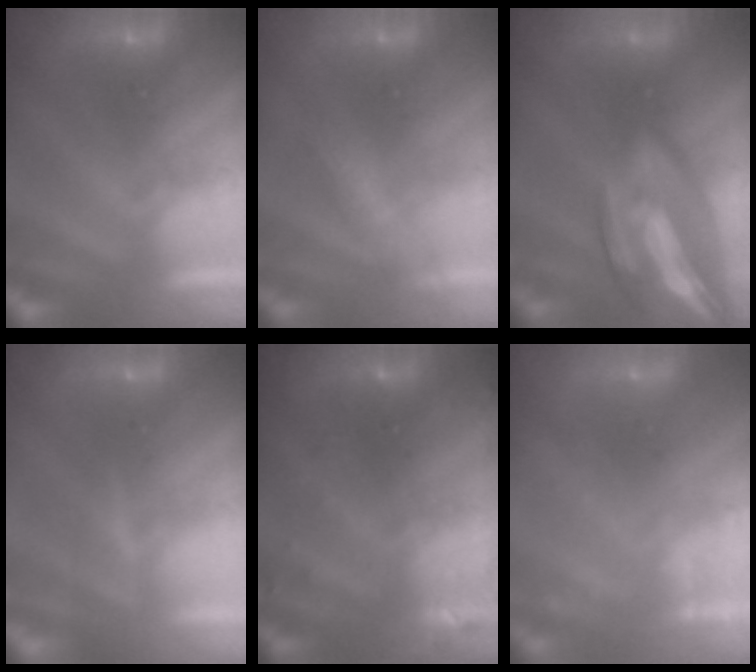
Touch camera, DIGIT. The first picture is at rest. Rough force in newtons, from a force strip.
{"total": 2.5}
{"total": 7.3}
{"total": 4.5}
{"total": 2.9}
{"total": 2.3}